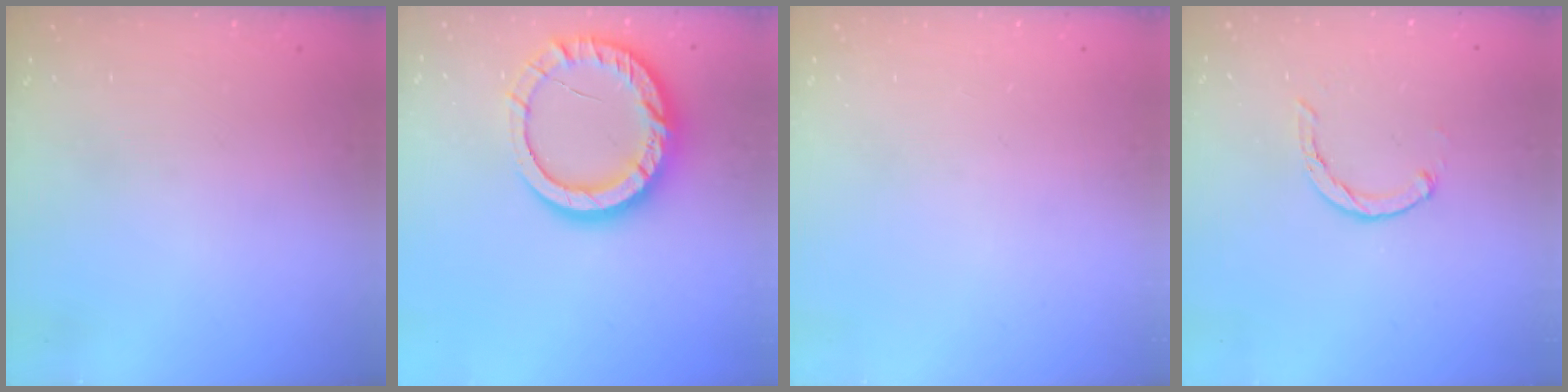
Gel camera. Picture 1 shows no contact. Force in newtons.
{"total": 15.1, "press": 15.0, "slide": 1.2}
{"total": 0.0}
{"total": 2.0, "press": 2.0, "slide": 0.4}